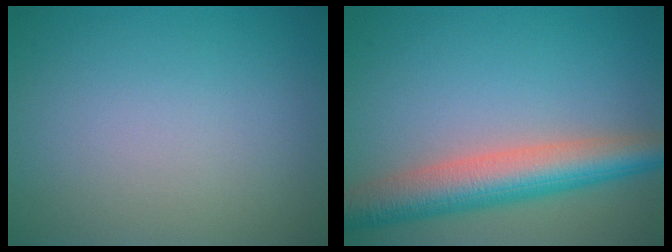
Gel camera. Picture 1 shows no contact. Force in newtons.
{"total": 7.1, "press": 7.1, "slide": 0.1}